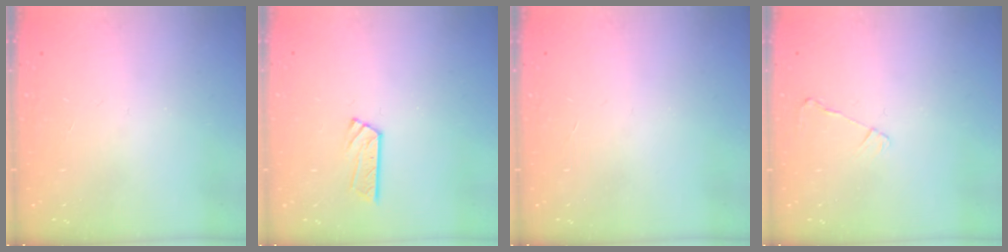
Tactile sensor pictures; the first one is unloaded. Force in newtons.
{"total": 6.2, "press": 6.2, "slide": 0.2}
{"total": 0.0}
{"total": 2.6, "press": 2.6, "slide": 0.5}